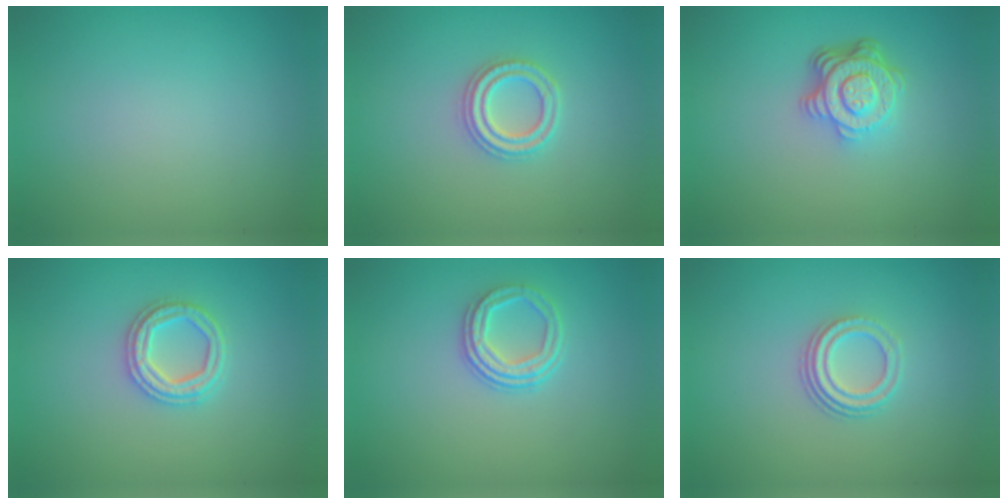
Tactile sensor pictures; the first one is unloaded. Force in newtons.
{"total": 2.4, "press": 2.3, "slide": 0.5}
{"total": 4.9, "press": 3.4, "slide": 3.5}
{"total": 2.6, "press": 2.6, "slide": 0.5}
{"total": 3.1, "press": 2.4, "slide": 1.9}
{"total": 3.0, "press": 2.1, "slide": 2.1}